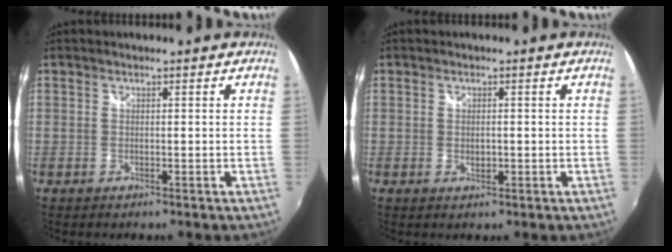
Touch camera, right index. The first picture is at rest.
{"total": 1.4, "force": [-0.2, 1.0, 1.0], "torque": [-0.016, -0.001, -0.002]}